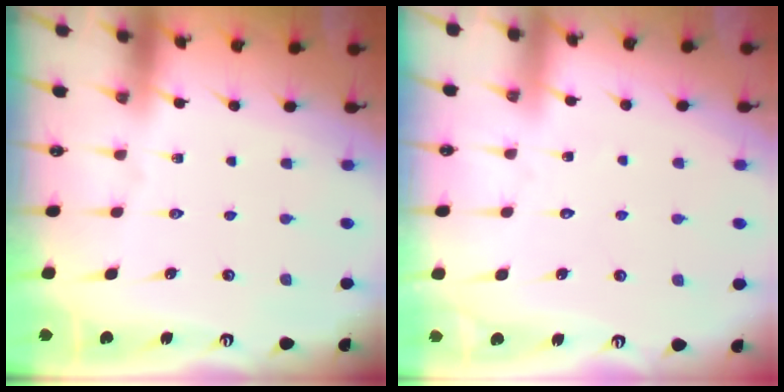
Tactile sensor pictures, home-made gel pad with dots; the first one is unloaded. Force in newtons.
{"total": 3.5, "press": 3.5, "slide": 0.4}